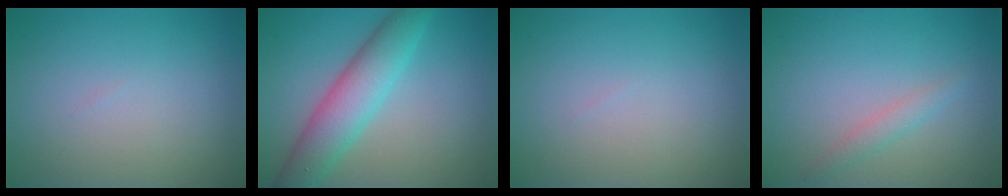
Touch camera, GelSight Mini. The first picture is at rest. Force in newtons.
{"total": 5.7, "press": 5.7, "slide": 0.1}
{"total": 0.0}
{"total": 1.3, "press": 1.3, "slide": 0.1}